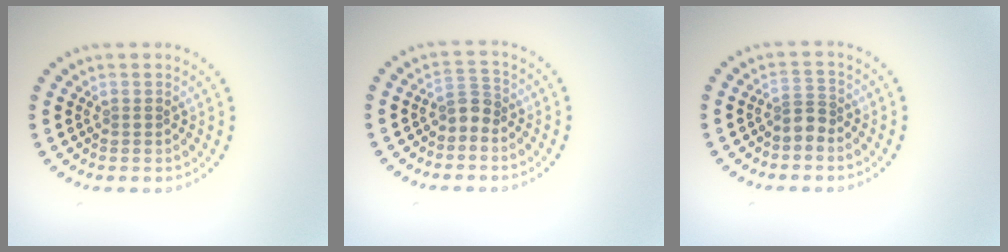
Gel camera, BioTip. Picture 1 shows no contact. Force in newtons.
{"total": 1.9, "press": 1.5, "slide": 1.1}
{"total": 2.0, "press": 1.5, "slide": 1.2}